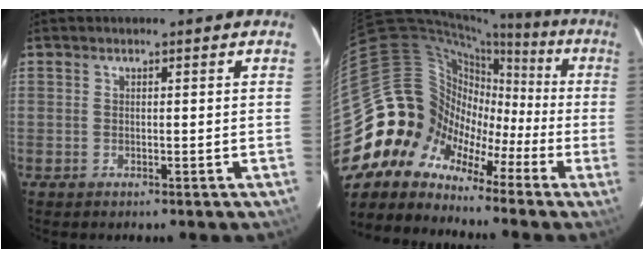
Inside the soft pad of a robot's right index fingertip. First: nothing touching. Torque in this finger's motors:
{"motor_torque": [0.92, -0.92, 0.64, 0.00]}